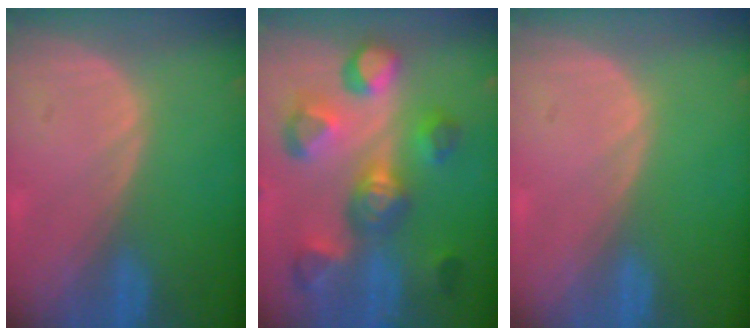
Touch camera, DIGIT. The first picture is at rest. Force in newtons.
{"total": 10.5, "press": 9.8, "slide": 3.8}
{"total": 0.0}